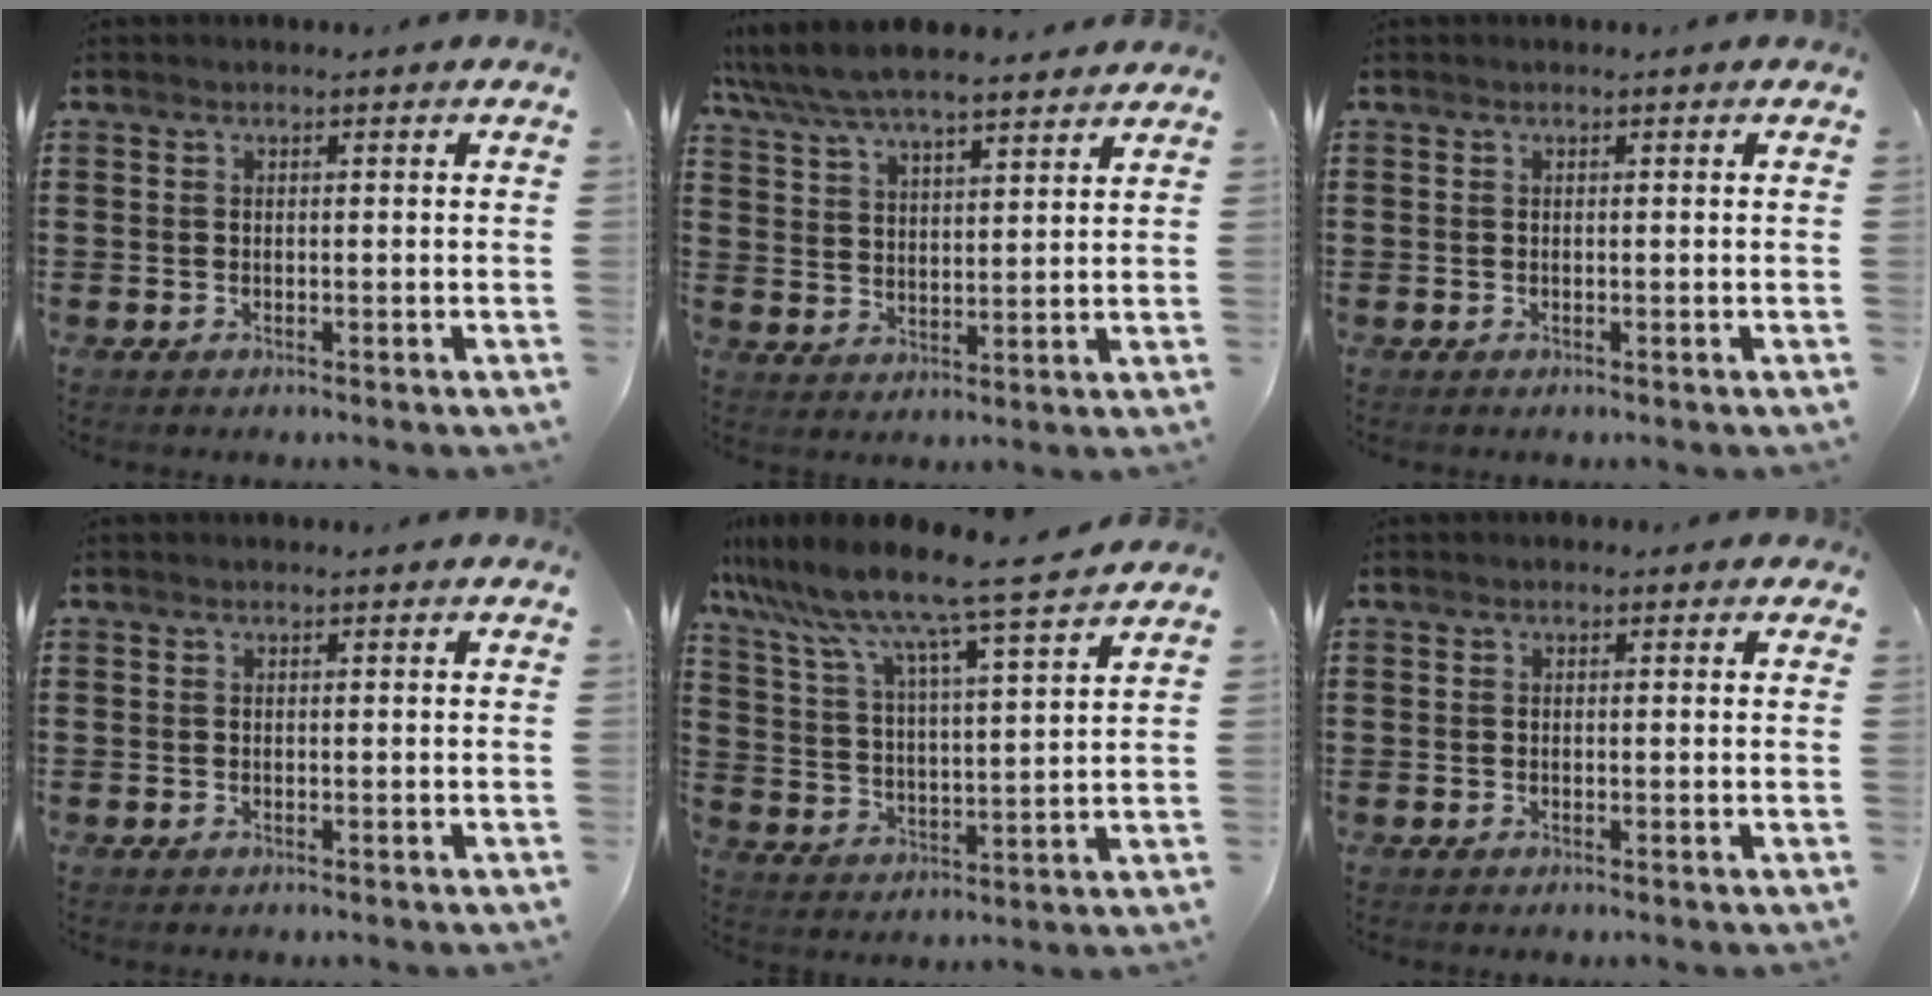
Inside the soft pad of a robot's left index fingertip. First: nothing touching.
{"total": 6.4, "force": [6.0, 1.3, 2.1], "torque": [-0.063, -0.022, 0.106]}
{"total": 0.0}
{"total": 0.0}
{"total": 8.2, "force": [7.3, -0.7, 3.5], "torque": [-0.098, -0.052, 0.117]}
{"total": 0.6, "force": [0.2, 0.5, 0.3], "torque": [-0.006, 0.005, 0.002]}